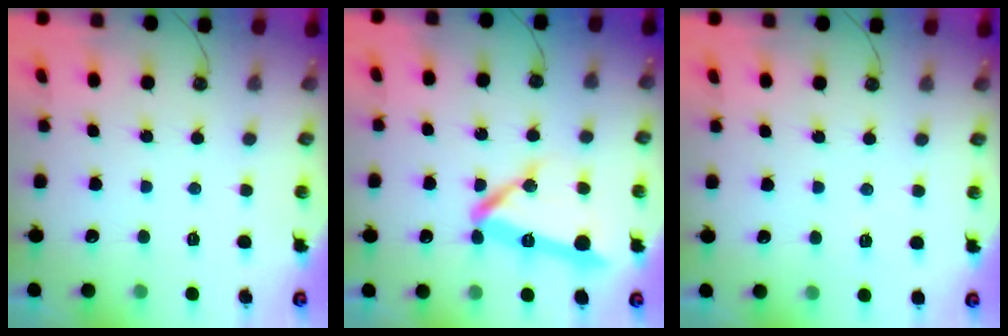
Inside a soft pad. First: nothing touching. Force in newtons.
{"total": 11.6, "press": 11.4, "slide": 2.2}
{"total": 2.2, "press": 2.1, "slide": 0.7}